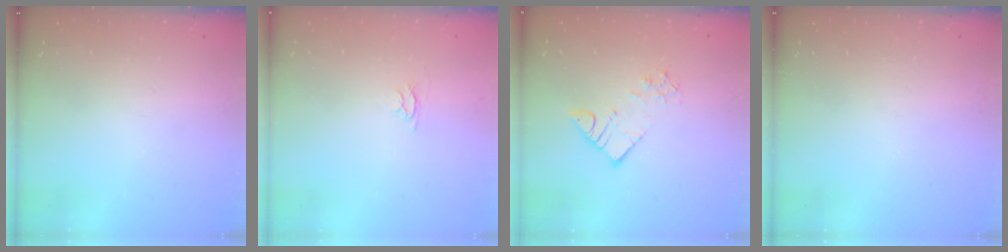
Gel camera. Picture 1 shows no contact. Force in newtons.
{"total": 2.4, "press": 2.4, "slide": 0.3}
{"total": 6.3, "press": 6.3, "slide": 0.4}
{"total": 0.0}